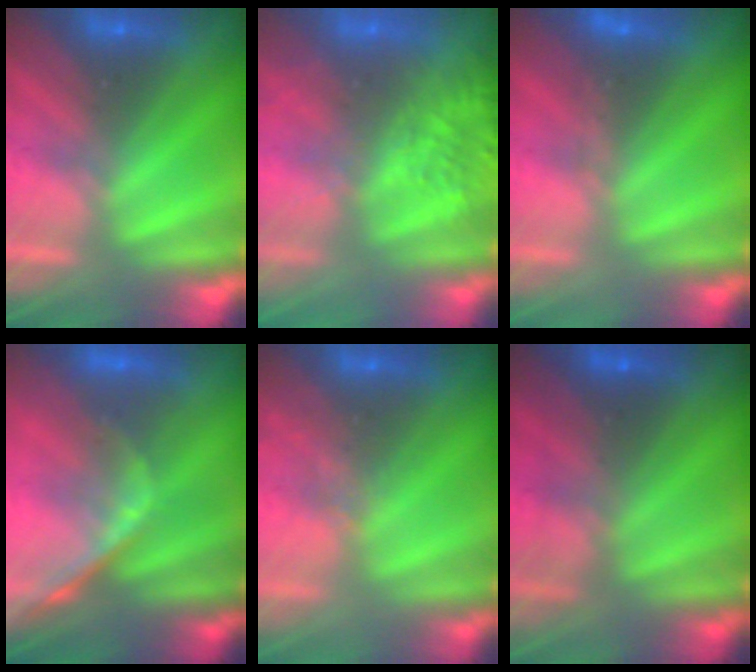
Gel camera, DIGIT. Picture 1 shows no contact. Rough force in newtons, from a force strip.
{"total": 7.8}
{"total": 3.0}
{"total": 1.2}
{"total": 2.4}
{"total": 2.9}